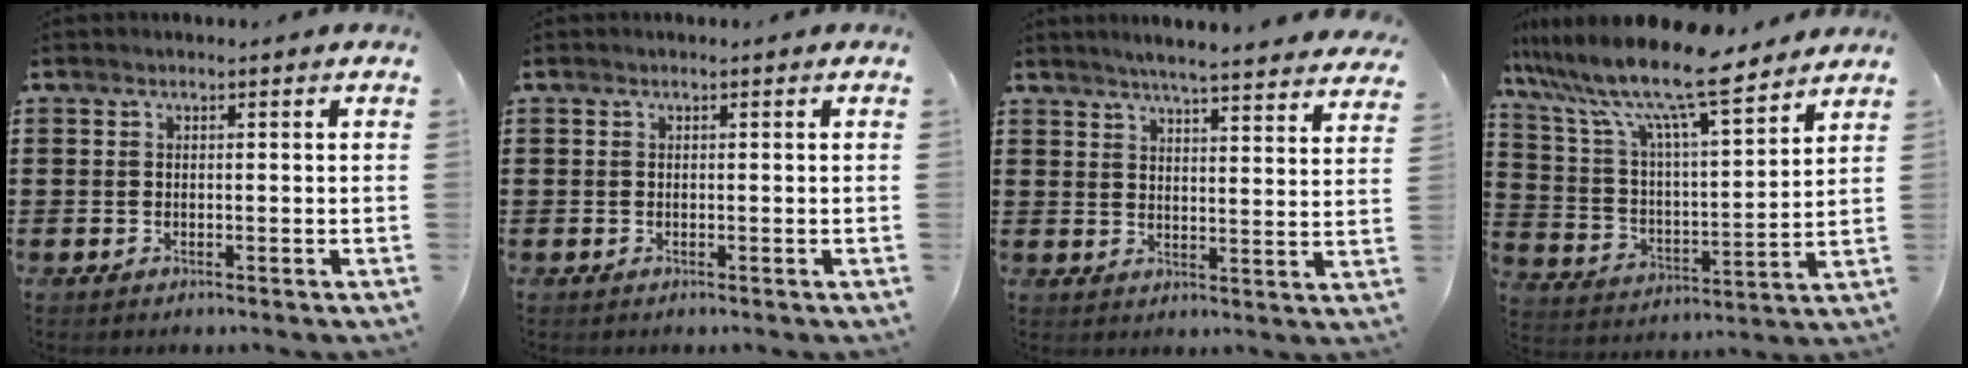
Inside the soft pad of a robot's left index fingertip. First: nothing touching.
{"total": 0.0}
{"total": 4.5, "force": [4.3, -0.6, 1.4], "torque": [-0.044, -0.025, 0.073]}
{"total": 12.8, "force": [10.6, 1.4, 7.1], "torque": [-0.178, -0.059, 0.179]}